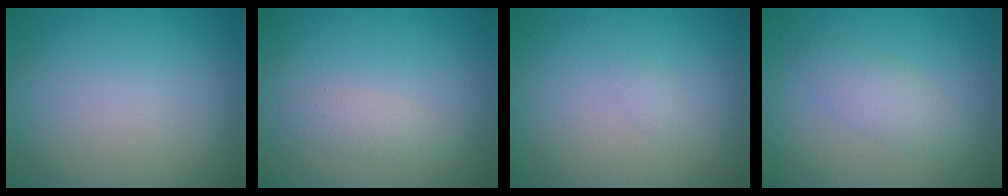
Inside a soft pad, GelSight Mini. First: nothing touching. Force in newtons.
{"total": 1.3, "press": 1.3, "slide": 0.1}
{"total": 0.7, "press": 0.7, "slide": 0.1}
{"total": 2.4, "press": 2.4, "slide": 0.0}